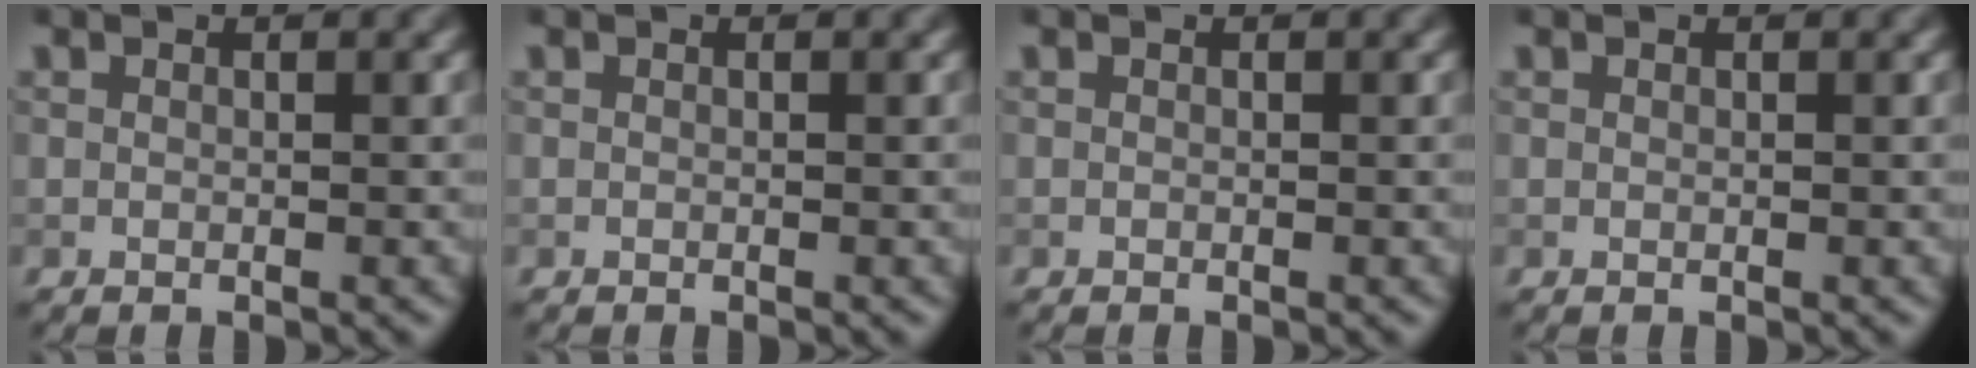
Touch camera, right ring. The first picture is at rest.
{"total": 0.0}
{"total": 0.0}
{"total": 0.0}